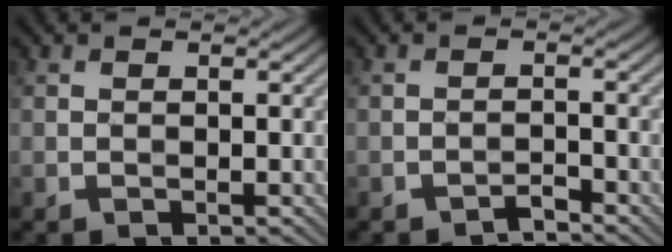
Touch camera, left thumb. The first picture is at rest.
{"total": 1.6, "force": [-1.4, 0.2, 0.6], "torque": [-0.005, 0.005, -0.029]}